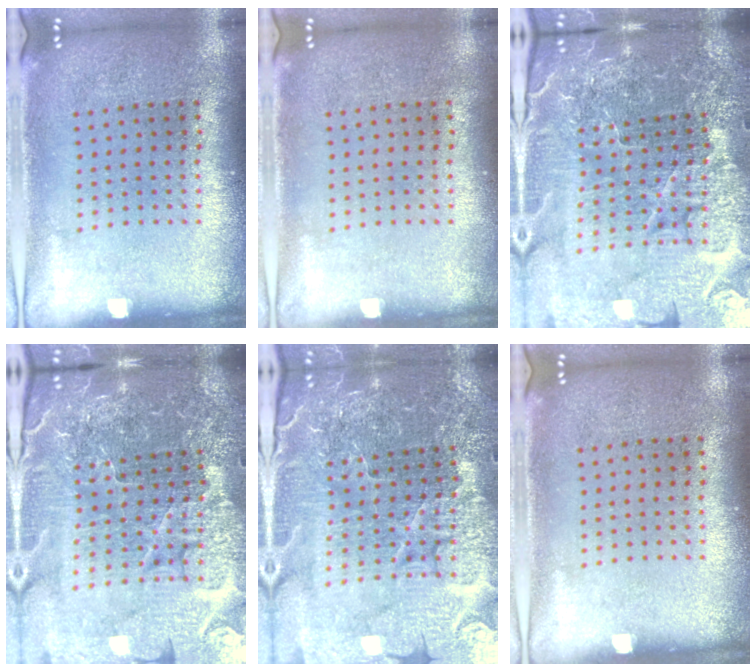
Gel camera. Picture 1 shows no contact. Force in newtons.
{"total": 0.0}
{"total": 5.9, "press": 5.4, "slide": 2.3}
{"total": 6.2, "press": 5.5, "slide": 2.9}
{"total": 5.3, "press": 5.0, "slide": 1.8}
{"total": 0.0}